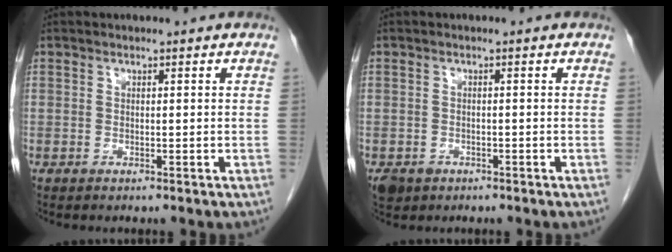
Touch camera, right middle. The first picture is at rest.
{"total": 3.1, "force": [-1.9, 2.4, 0.8], "torque": [-0.015, 0.000, -0.027]}